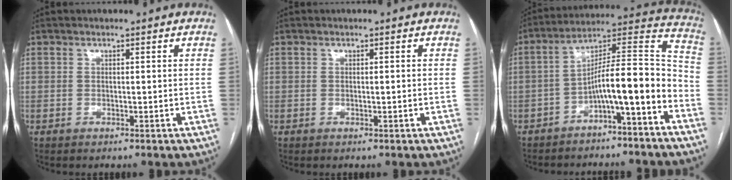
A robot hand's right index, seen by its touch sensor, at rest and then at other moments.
{"total": 0.8, "force": [-0.1, 0.1, 0.8], "torque": [-0.014, -0.001, 0.002]}
{"total": 12.8, "force": [-5.9, 1.5, 11.3], "torque": [-0.167, 0.047, -0.091]}